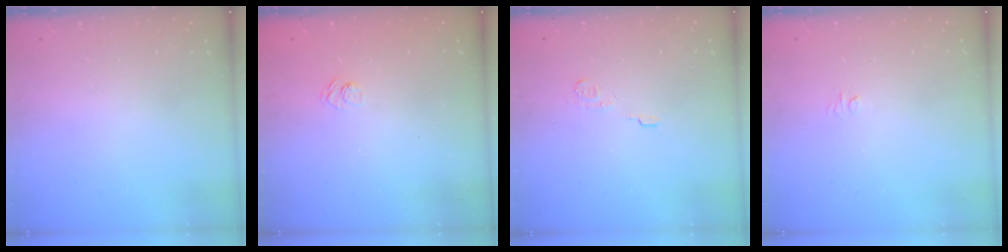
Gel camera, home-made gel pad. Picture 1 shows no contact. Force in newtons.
{"total": 2.4, "press": 2.0, "slide": 1.3}
{"total": 3.8, "press": 3.8, "slide": 0.5}
{"total": 3.1, "press": 3.0, "slide": 0.3}